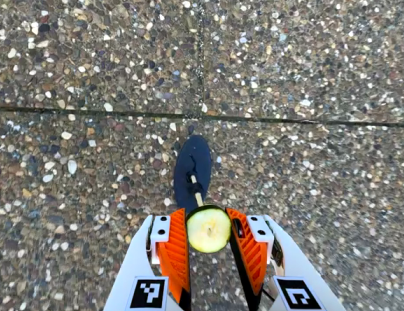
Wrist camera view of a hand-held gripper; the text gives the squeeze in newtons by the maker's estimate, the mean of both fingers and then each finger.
{"total": 8.7, "left": 8.0, "right": 9.4}